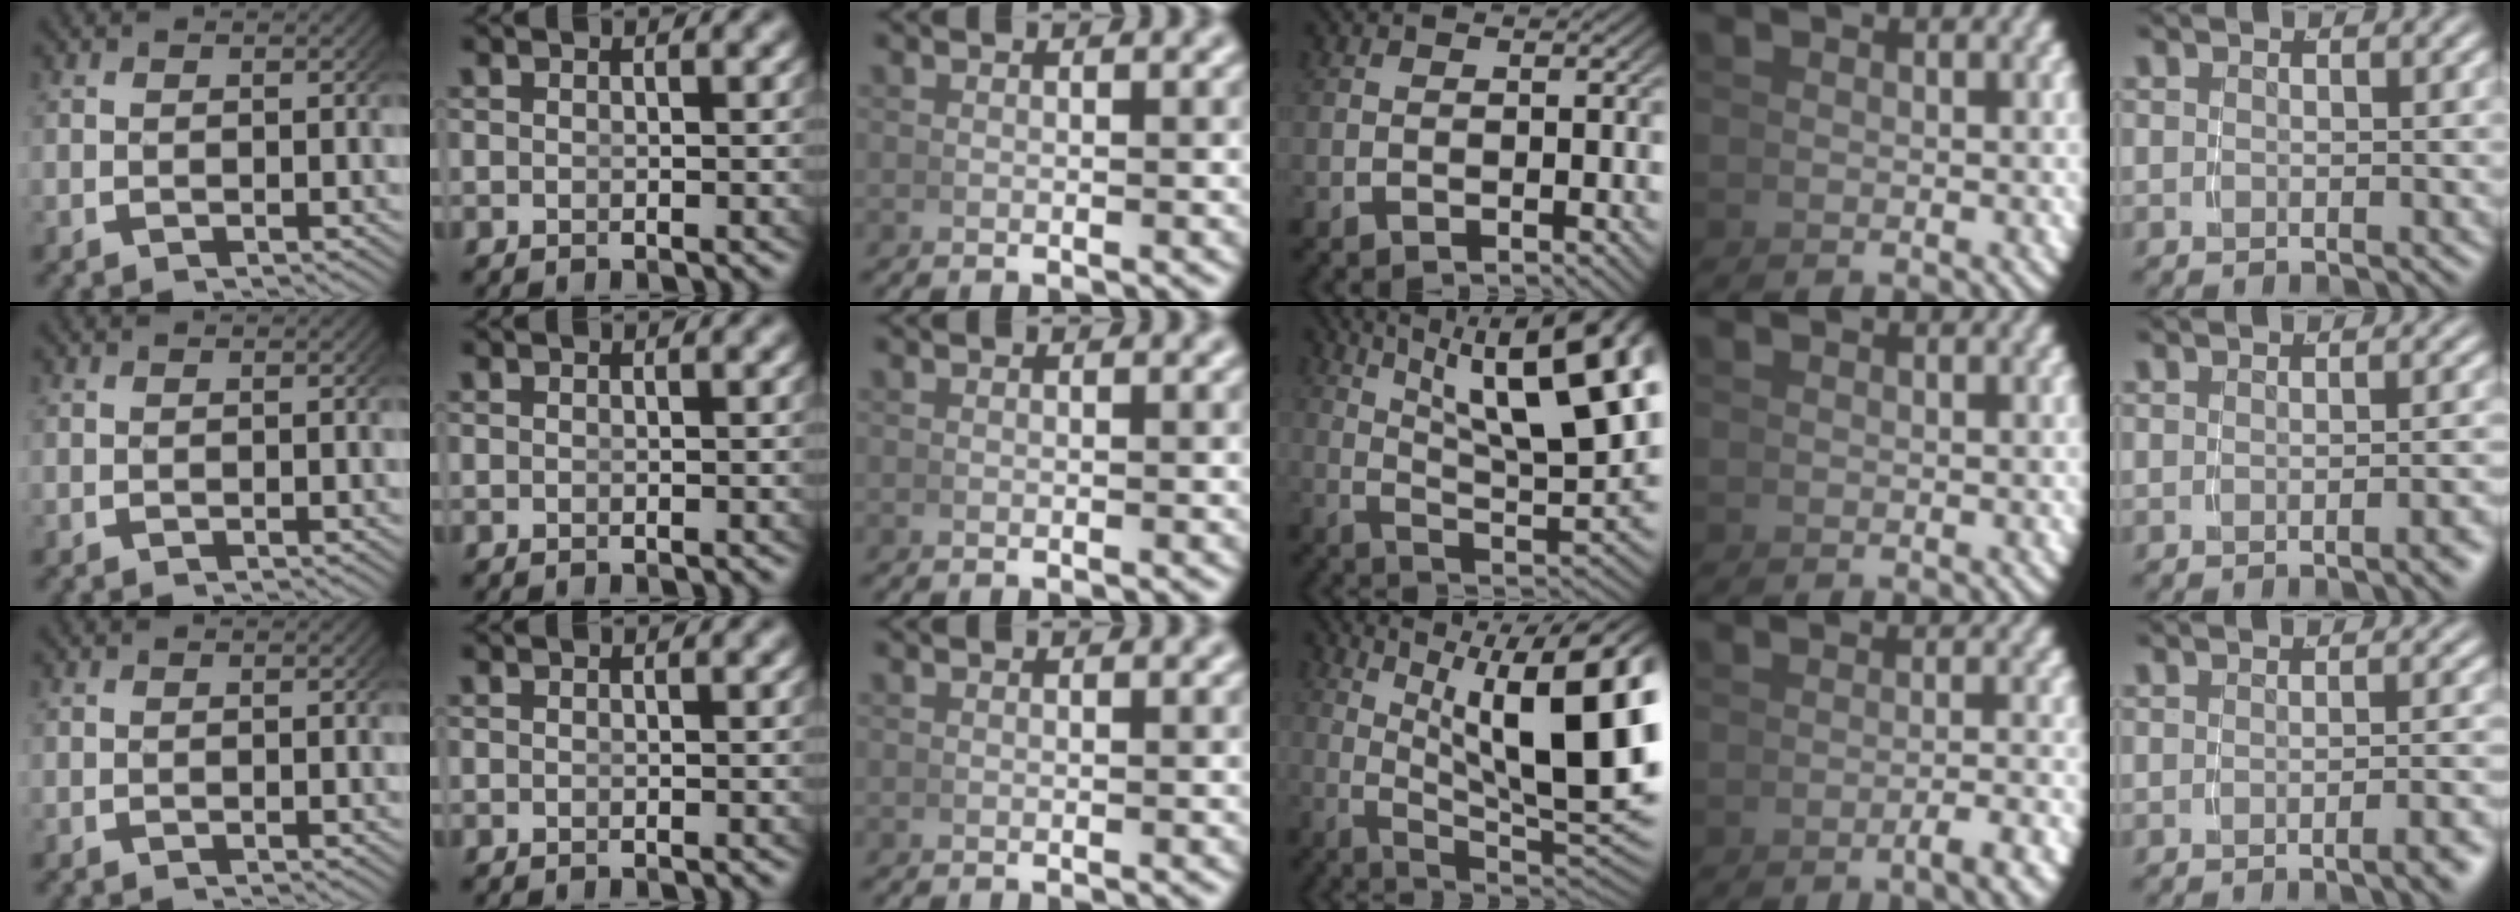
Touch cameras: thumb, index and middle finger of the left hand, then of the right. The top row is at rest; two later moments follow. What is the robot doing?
{"motion": "lift_and_place", "object": "cup"}